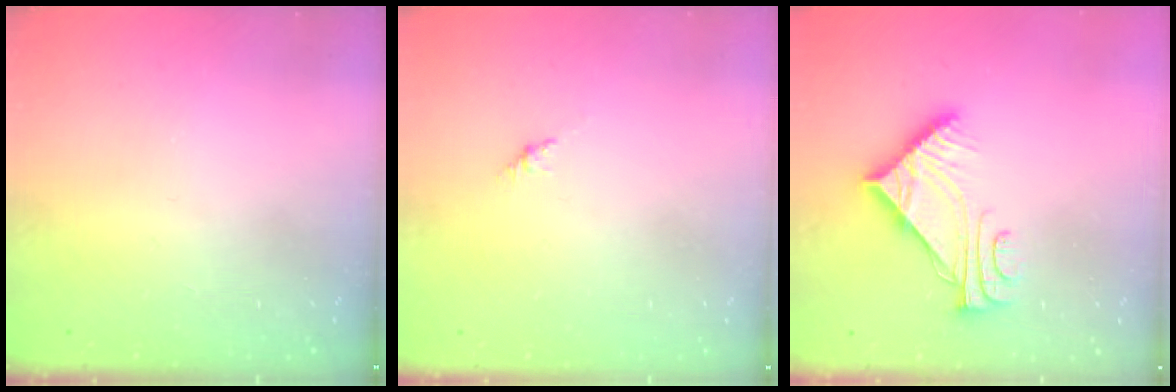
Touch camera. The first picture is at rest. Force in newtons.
{"total": 3.0, "press": 2.9, "slide": 0.7}
{"total": 9.1, "press": 9.0, "slide": 0.9}